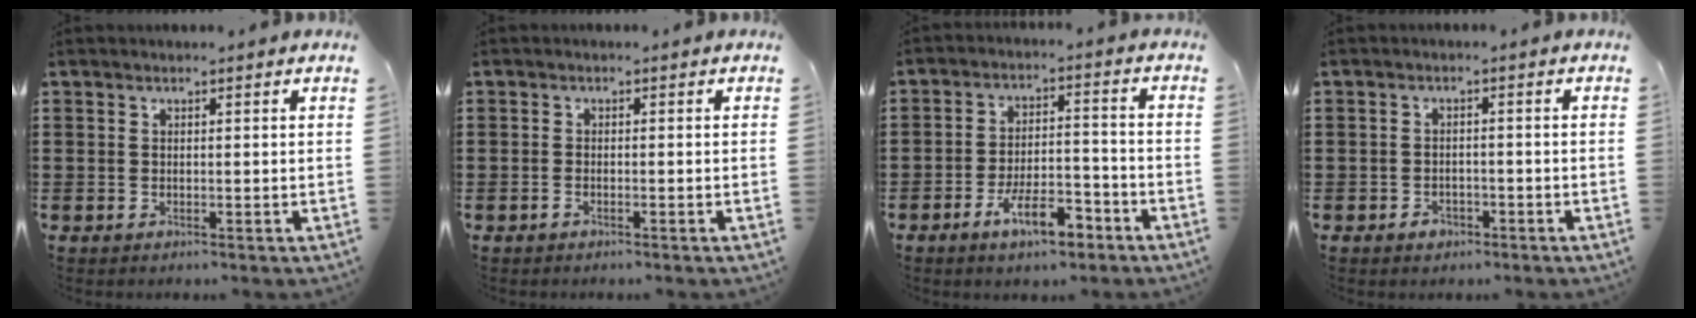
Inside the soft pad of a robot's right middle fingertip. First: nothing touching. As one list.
[{"total": 0.7, "force": [-0.5, 0.1, 0.5], "torque": [-0.010, -0.003, -0.009]}, {"total": 8.0, "force": [-5.2, 2.7, 5.5], "torque": [-0.096, 0.009, -0.092]}, {"total": 1.6, "force": [-1.1, 1.0, 0.5], "torque": [-0.013, 0.000, -0.024]}]